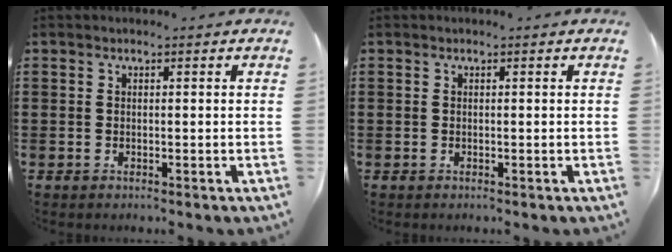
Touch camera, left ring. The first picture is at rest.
{"total": 0.0}